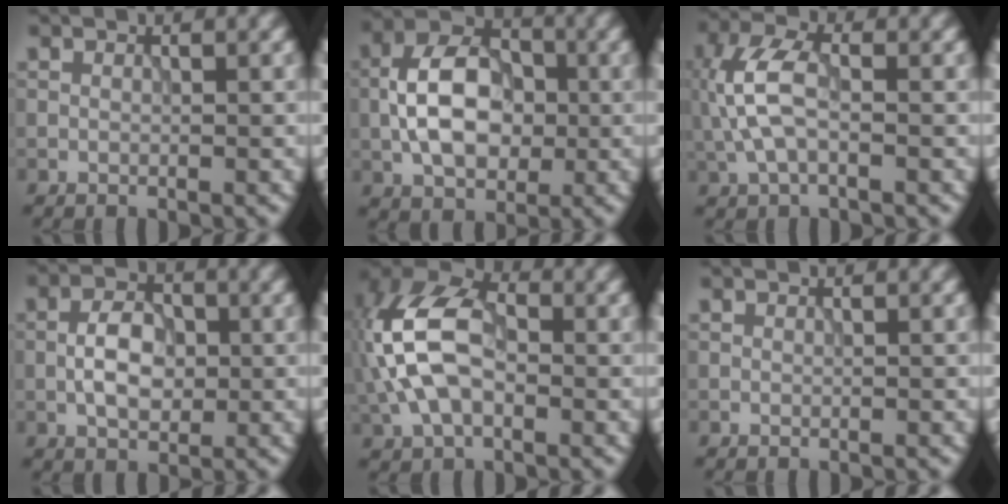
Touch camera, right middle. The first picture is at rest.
{"total": 7.7, "force": [-0.8, 4.9, 5.8], "torque": [-0.106, 0.014, -0.022]}
{"total": 5.1, "force": [-0.1, 2.6, 4.3], "torque": [-0.109, 0.011, -0.008]}
{"total": 4.2, "force": [-0.5, 2.5, 3.4], "torque": [-0.062, 0.006, -0.012]}
{"total": 9.7, "force": [-0.2, 5.8, 7.7], "torque": [-0.182, 0.026, -0.020]}
{"total": 0.0}